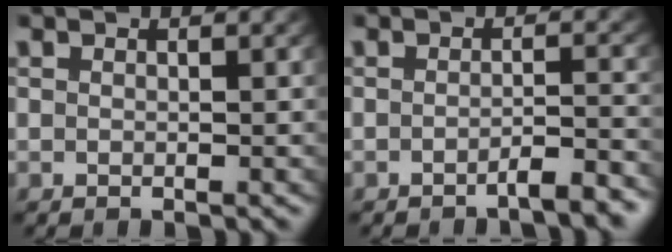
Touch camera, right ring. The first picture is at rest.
{"total": 2.2, "force": [-1.9, 0.0, 1.1], "torque": [-0.012, -0.003, -0.034]}